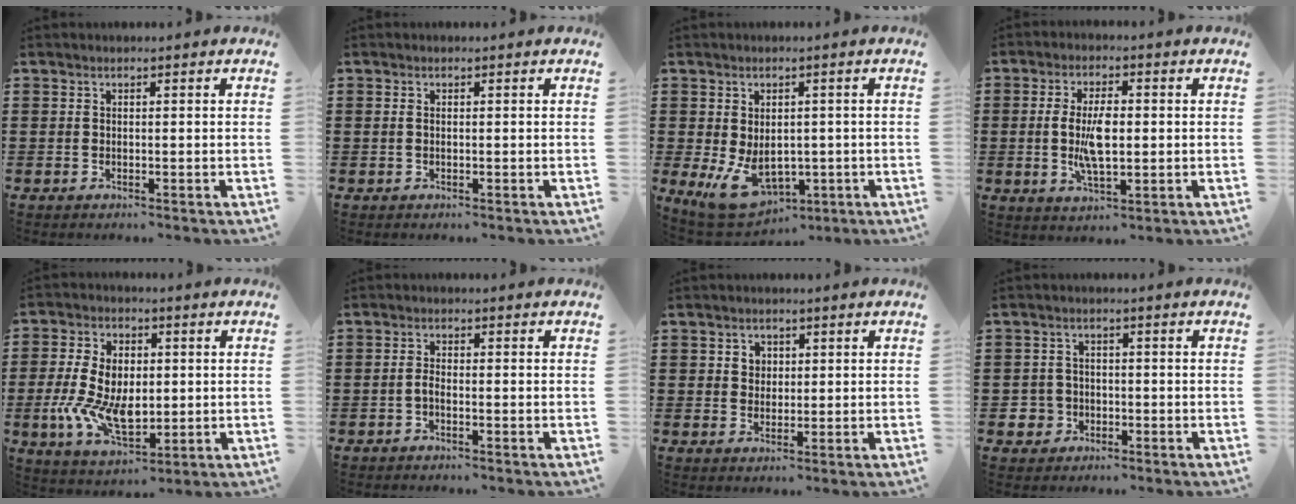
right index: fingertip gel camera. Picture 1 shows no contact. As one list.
[{"total": 0.9, "force": [0.1, 0.4, 0.8], "torque": [-0.016, 0.003, 0.000]}, {"total": 8.0, "force": [-1.8, 5.4, 5.6], "torque": [-0.101, 0.004, -0.028]}, {"total": 7.0, "force": [0.0, 2.9, 6.4], "torque": [-0.145, -0.003, -0.009]}, {"total": 9.9, "force": [-0.6, 6.0, 7.8], "torque": [-0.183, 0.005, -0.014]}, {"total": 1.5, "force": [-0.8, 0.4, 1.2], "torque": [-0.032, -0.002, -0.017]}, {"total": 2.1, "force": [0.9, 1.9, 0.5], "torque": [-0.016, 0.010, 0.014]}, {"total": 2.9, "force": [-1.0, 2.7, 0.4], "torque": [-0.024, 0.002, -0.025]}]